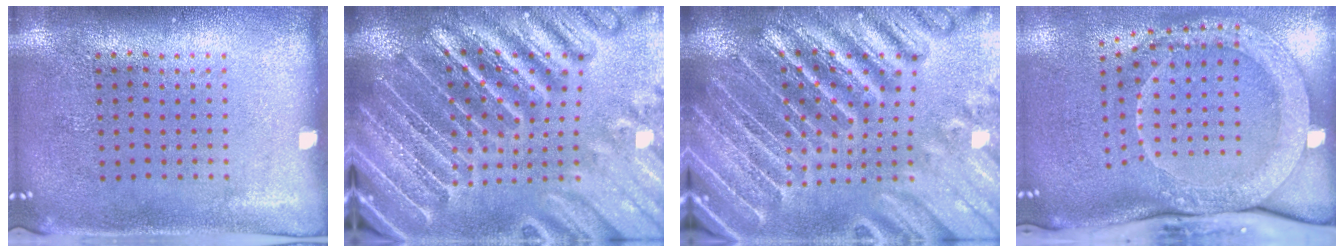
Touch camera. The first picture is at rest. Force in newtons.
{"total": 4.7, "press": 4.3, "slide": 1.8}
{"total": 5.1, "press": 4.5, "slide": 2.4}
{"total": 2.7, "press": 2.3, "slide": 1.5}